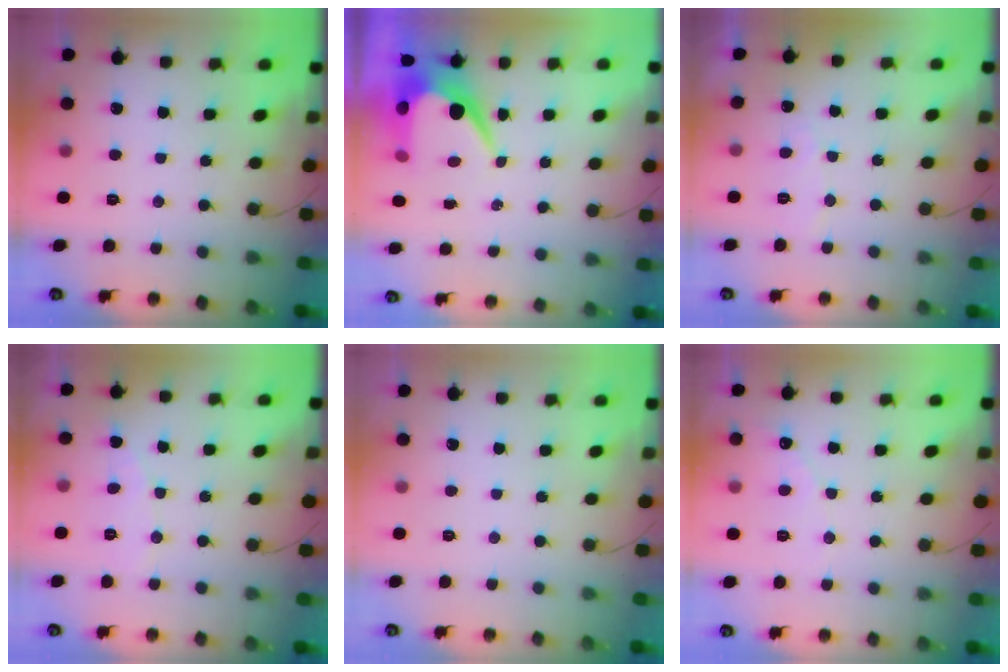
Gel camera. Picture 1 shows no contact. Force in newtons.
{"total": 8.9, "press": 8.9, "slide": 0.5}
{"total": 5.4, "press": 5.4, "slide": 0.4}
{"total": 3.3, "press": 3.3, "slide": 0.3}
{"total": 0.0}
{"total": 3.2, "press": 3.2, "slide": 0.2}